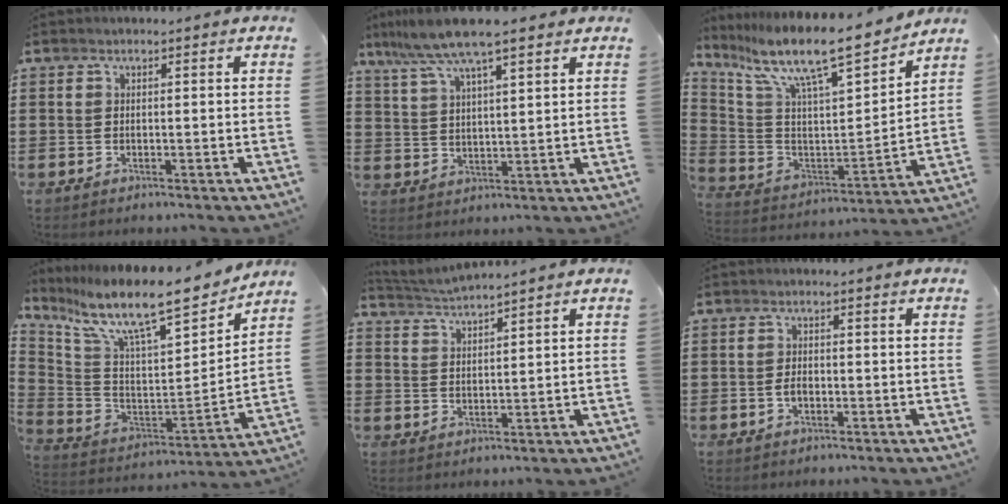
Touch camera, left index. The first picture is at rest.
{"total": 8.2, "force": [6.5, 0.7, 4.9], "torque": [-0.115, -0.018, 0.115]}
{"total": 11.6, "force": [9.6, 1.4, 6.3], "torque": [-0.154, -0.071, 0.157]}
{"total": 13.2, "force": [10.3, 2.5, 8.0], "torque": [-0.175, -0.071, 0.172]}
{"total": 2.5, "force": [2.4, -0.4, 0.0], "torque": [-0.010, -0.010, 0.044]}
{"total": 1.7, "force": [-0.5, 0.9, 1.4], "torque": [-0.036, -0.002, -0.011]}